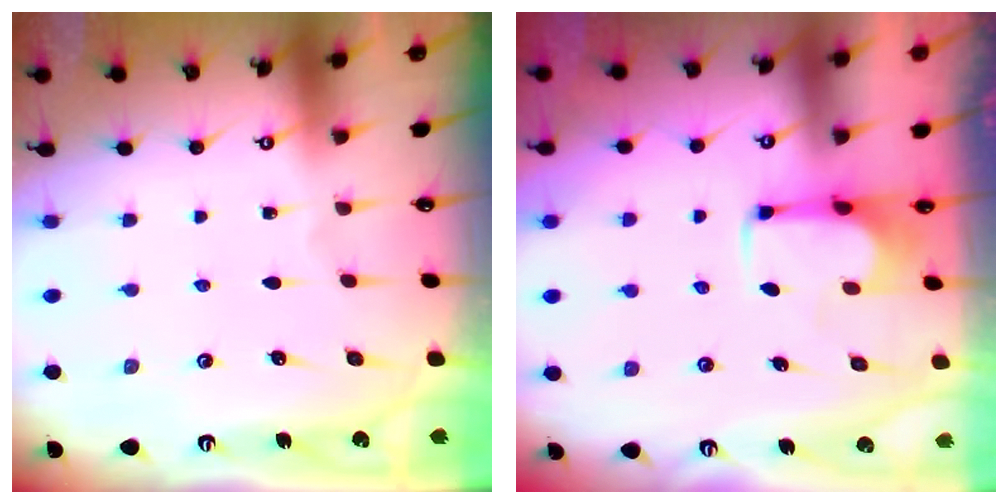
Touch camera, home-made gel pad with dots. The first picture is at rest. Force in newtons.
{"total": 3.6, "press": 3.5, "slide": 0.8}